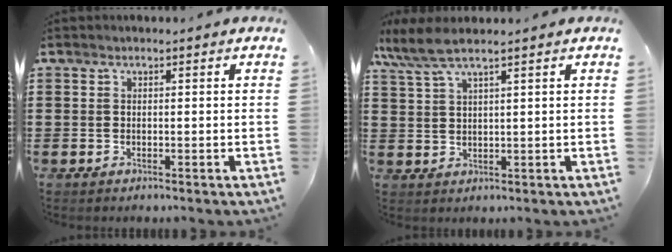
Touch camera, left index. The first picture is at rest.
{"total": 4.8, "force": [3.5, 0.5, 3.3], "torque": [-0.082, -0.006, 0.059]}